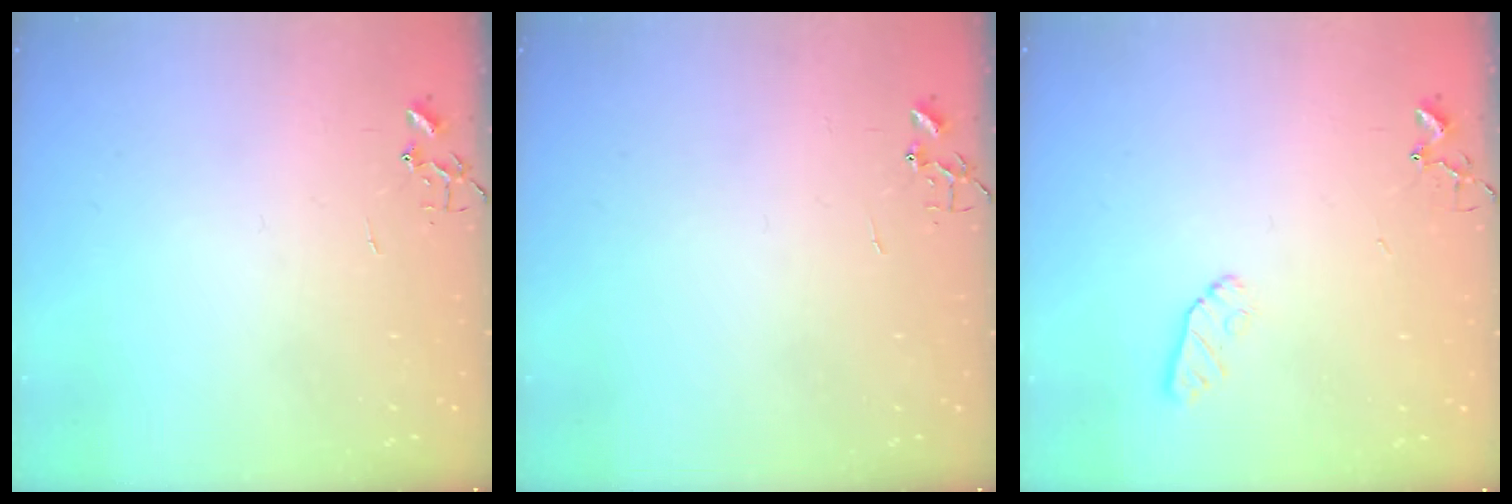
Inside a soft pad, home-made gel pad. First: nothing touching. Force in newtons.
{"total": 0.0}
{"total": 7.2, "press": 7.1, "slide": 0.8}